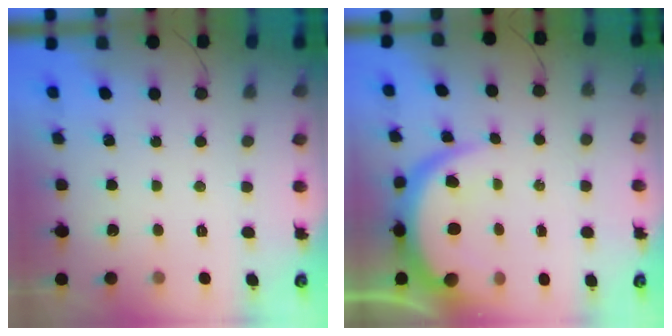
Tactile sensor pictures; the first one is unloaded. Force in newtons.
{"total": 10.5, "press": 10.4, "slide": 1.1}